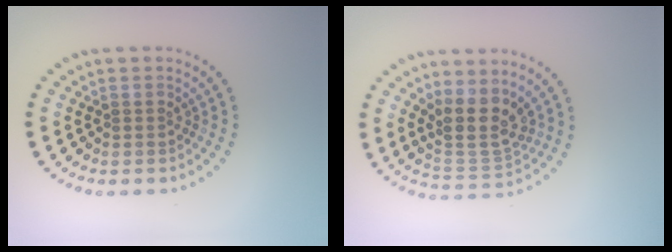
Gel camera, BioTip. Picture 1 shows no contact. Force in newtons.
{"total": 3.9, "press": 3.0, "slide": 2.4}